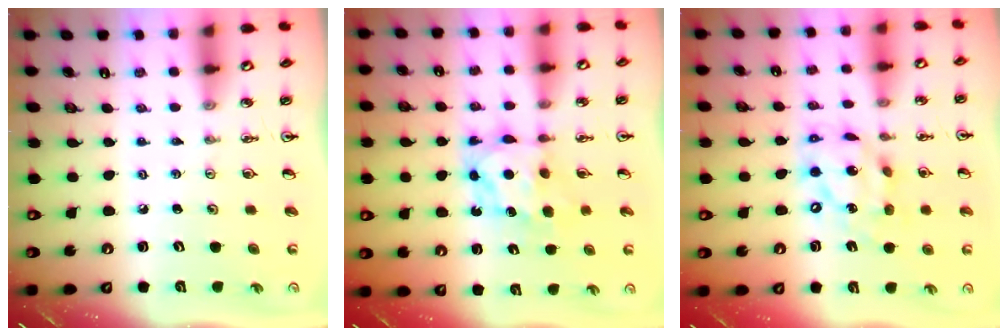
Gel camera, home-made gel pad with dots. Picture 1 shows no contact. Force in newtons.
{"total": 6.9, "press": 6.9, "slide": 0.2}
{"total": 16.6, "press": 16.5, "slide": 1.8}